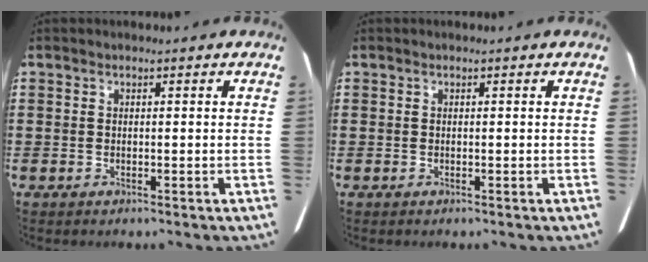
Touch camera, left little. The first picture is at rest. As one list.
[{"total": 0.0}]